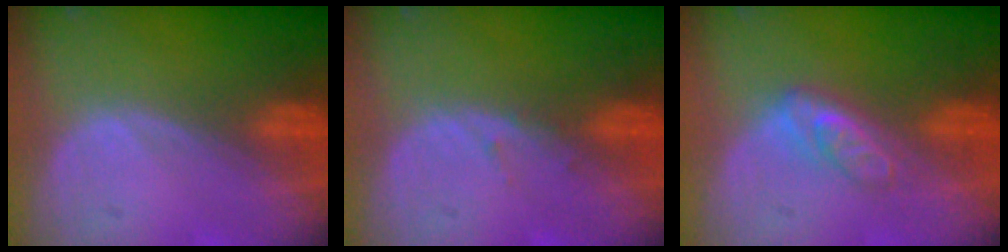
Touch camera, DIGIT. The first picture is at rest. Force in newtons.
{"total": 0.9, "press": 0.6, "slide": 0.6}
{"total": 4.7, "press": 4.1, "slide": 2.2}